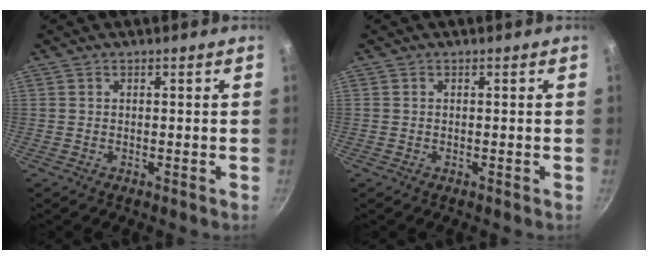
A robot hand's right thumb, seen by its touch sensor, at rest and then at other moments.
{"total": 0.0}